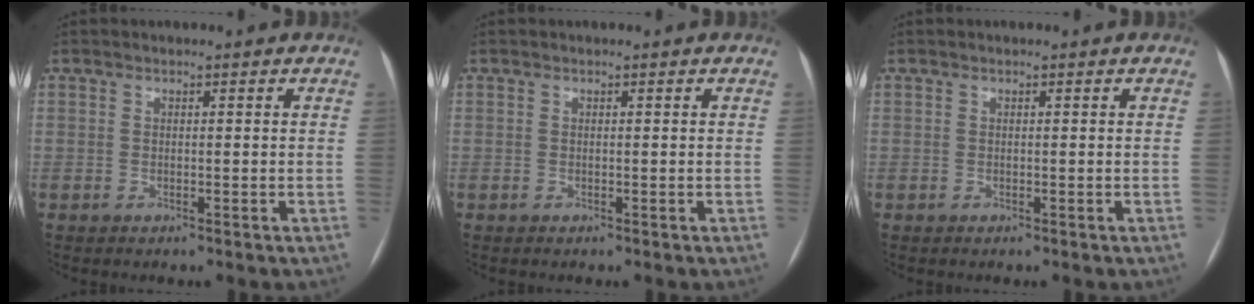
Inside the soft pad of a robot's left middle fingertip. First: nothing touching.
{"total": 0.0}
{"total": 0.0}